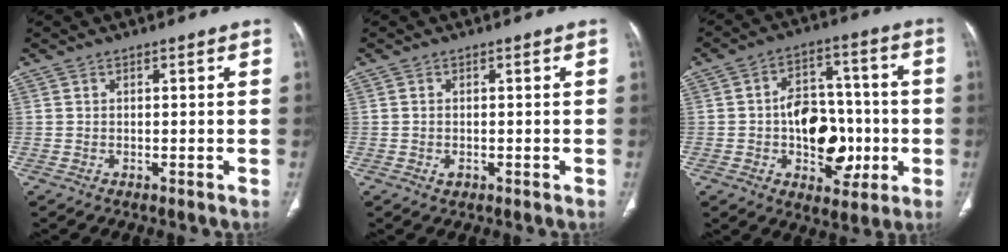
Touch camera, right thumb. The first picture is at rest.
{"total": 1.3, "force": [-0.3, 0.9, 0.8], "torque": [-0.013, 0.002, -0.003]}
{"total": 15.0, "force": [-2.4, 9.9, 11.0], "torque": [-0.114, 0.035, -0.027]}